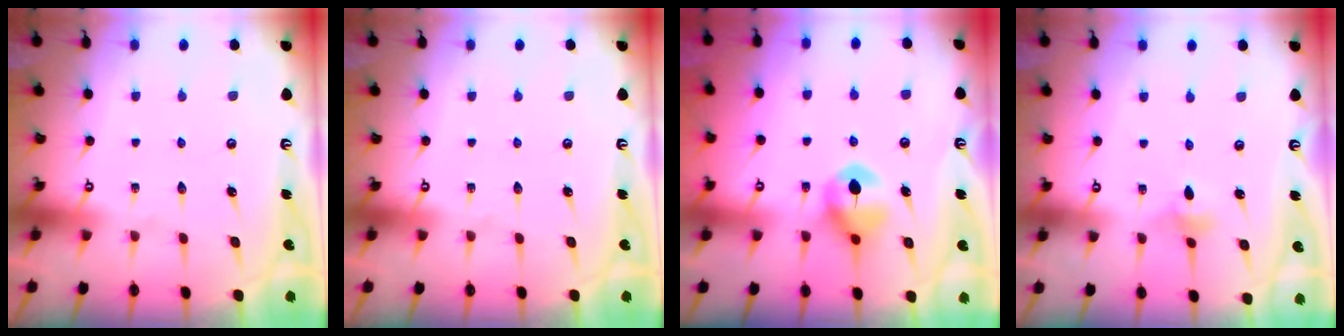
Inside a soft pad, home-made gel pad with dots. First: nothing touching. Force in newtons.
{"total": 0.0}
{"total": 7.3, "press": 7.3, "slide": 0.4}
{"total": 3.2, "press": 3.1, "slide": 0.7}